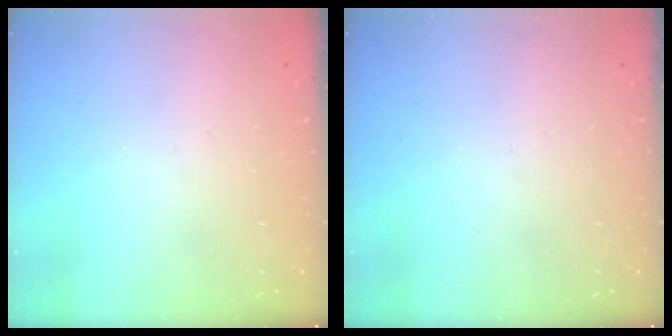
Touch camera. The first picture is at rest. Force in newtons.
{"total": 0.0}